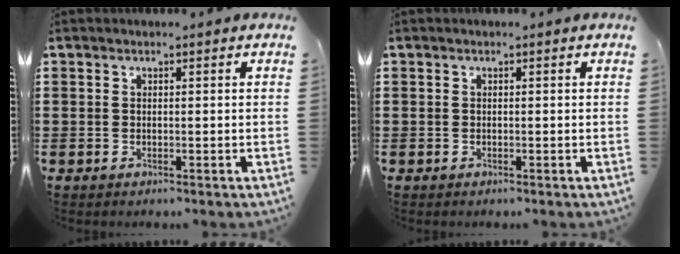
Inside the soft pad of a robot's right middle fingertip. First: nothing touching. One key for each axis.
{"total": 0.0}